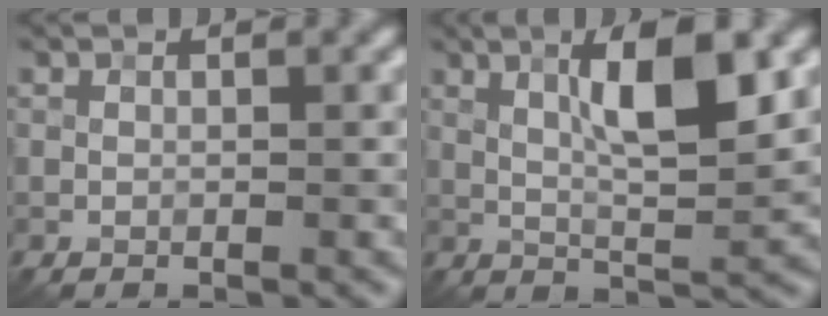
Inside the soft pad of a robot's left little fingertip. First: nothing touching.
{"total": 6.9, "force": [2.2, 1.4, 6.4], "torque": [-0.104, 0.003, 0.038]}